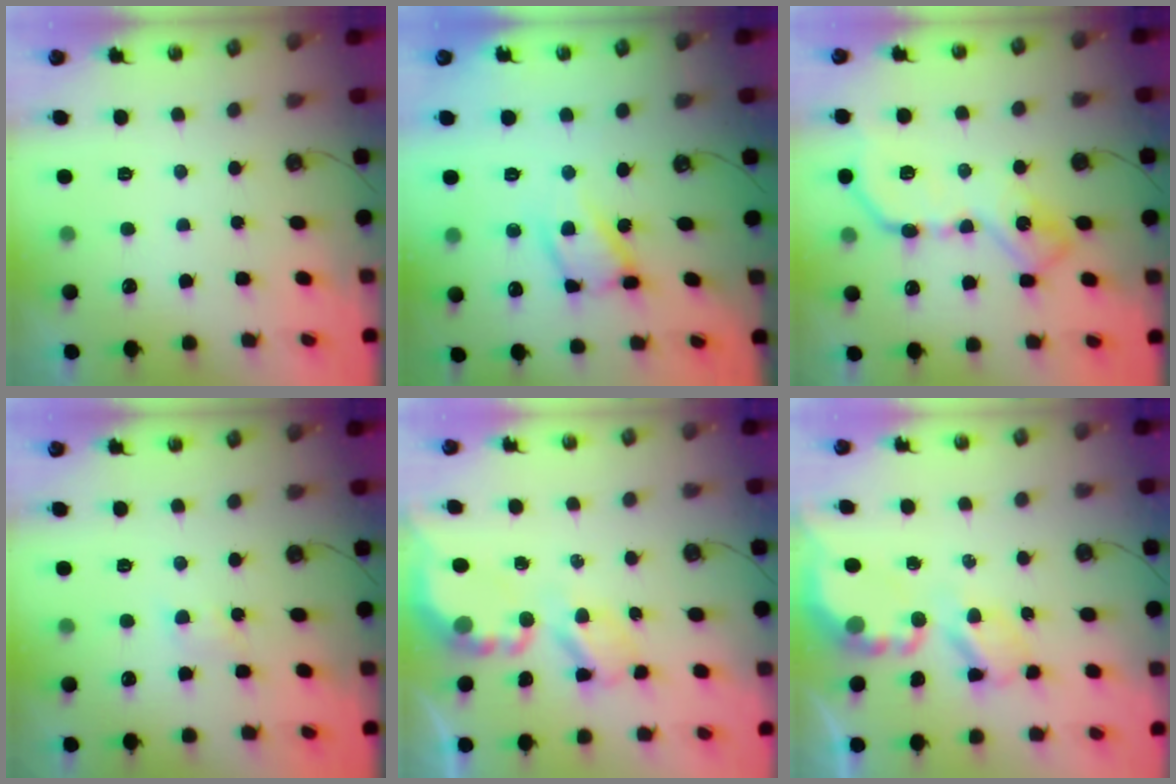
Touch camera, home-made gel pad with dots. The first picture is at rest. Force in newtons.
{"total": 13.7, "press": 13.7, "slide": 1.1}
{"total": 16.9, "press": 16.9, "slide": 0.4}
{"total": 4.1, "press": 4.0, "slide": 0.6}
{"total": 5.7, "press": 5.7, "slide": 0.5}
{"total": 5.7, "press": 5.7, "slide": 0.5}